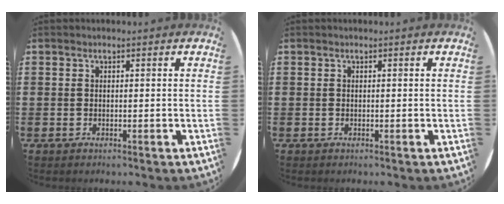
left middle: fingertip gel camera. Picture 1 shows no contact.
{"total": 0.0}